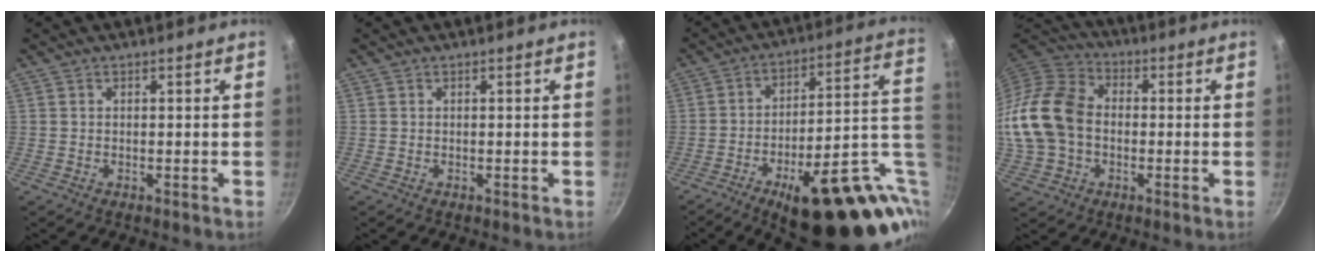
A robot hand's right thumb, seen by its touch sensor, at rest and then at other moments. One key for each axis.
{"total": 0.0}
{"total": 29.2, "fx": -7.6, "fy": 11.9, "fz": 25.6, "tx": -0.306, "ty": 0.021, "tz": -0.092}
{"total": 17.5, "fx": -1.3, "fy": 13.1, "fz": 11.5, "tx": -0.222, "ty": 0.034, "tz": -0.033}